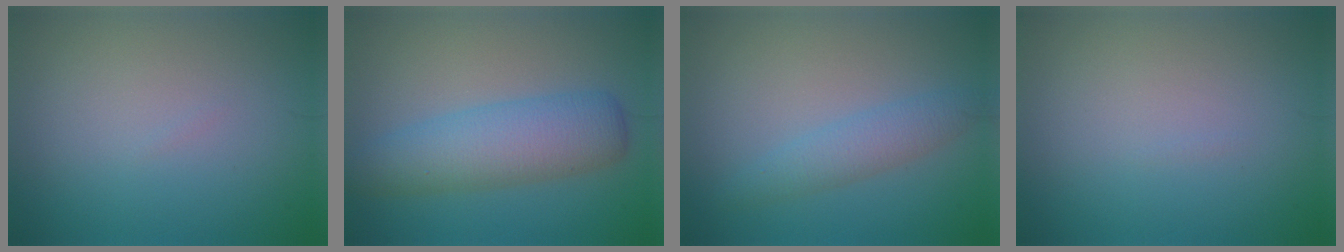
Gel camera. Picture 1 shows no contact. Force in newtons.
{"total": 5.7, "press": 5.7, "slide": 0.3}
{"total": 2.5, "press": 2.5, "slide": 0.1}
{"total": 0.0}